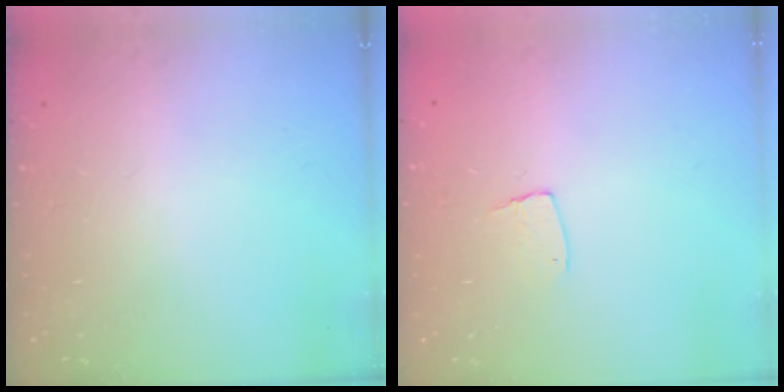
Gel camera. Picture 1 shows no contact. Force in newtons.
{"total": 5.1, "press": 5.1, "slide": 0.4}